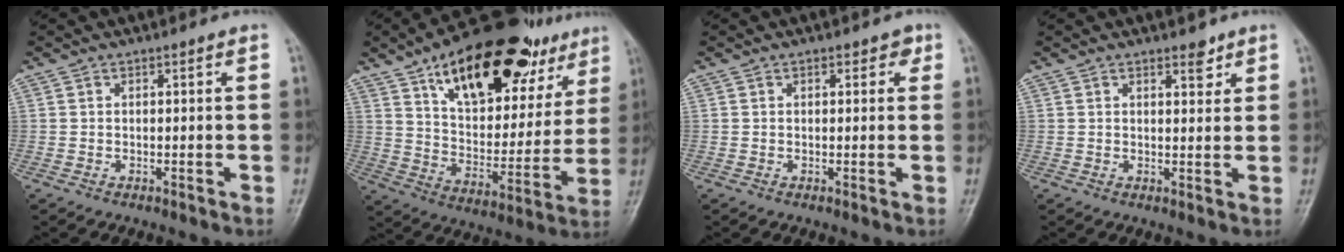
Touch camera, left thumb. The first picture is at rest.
{"total": 28.7, "force": [16.2, 13.5, 19.5], "torque": [-0.247, -0.027, 0.253]}
{"total": 2.1, "force": [1.0, 1.4, 1.2], "torque": [0.002, 0.000, 0.008]}
{"total": 2.8, "force": [2.0, 1.3, 1.5], "torque": [-0.007, -0.012, 0.028]}